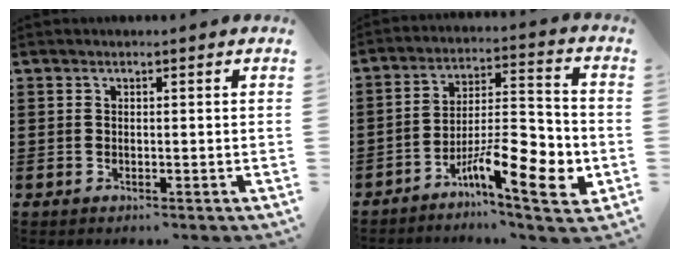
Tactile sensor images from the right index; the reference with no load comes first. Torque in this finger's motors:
{"motor_torque": [0.99, -0.83, 0.38, 0.20]}